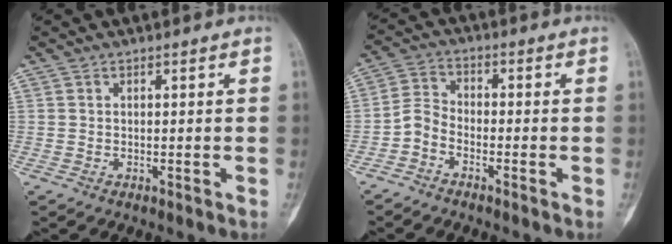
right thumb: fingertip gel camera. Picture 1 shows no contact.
{"total": 4.2, "force": [-2.5, 2.5, 2.2], "torque": [-0.041, 0.024, -0.063]}